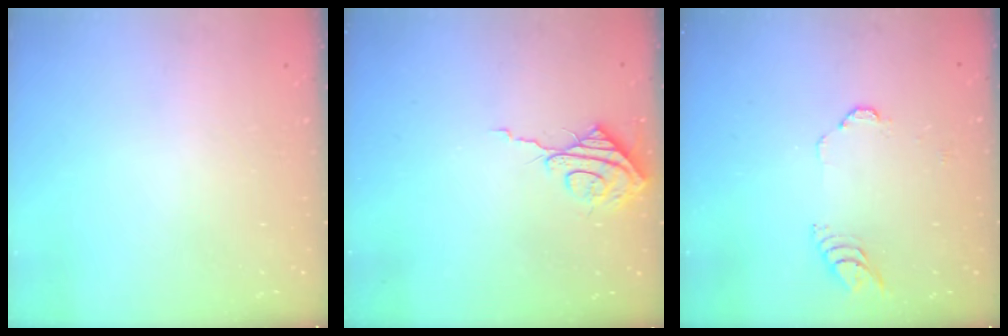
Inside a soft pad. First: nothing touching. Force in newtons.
{"total": 8.4, "press": 8.4, "slide": 0.2}
{"total": 4.2, "press": 4.2, "slide": 0.3}